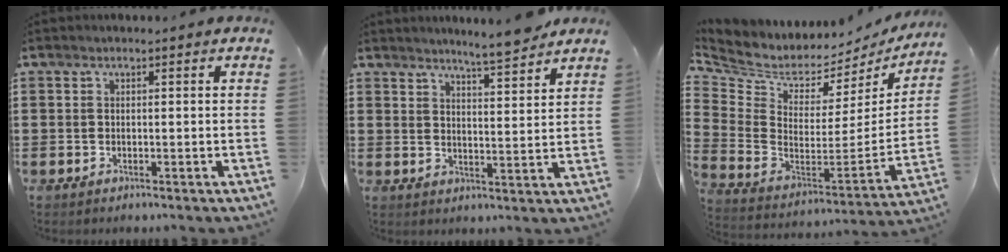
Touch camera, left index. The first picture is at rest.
{"total": 5.0, "force": [4.7, -0.5, 1.5], "torque": [-0.037, -0.025, 0.081]}
{"total": 4.8, "force": [4.0, 2.4, 0.8], "torque": [-0.050, -0.048, 0.066]}